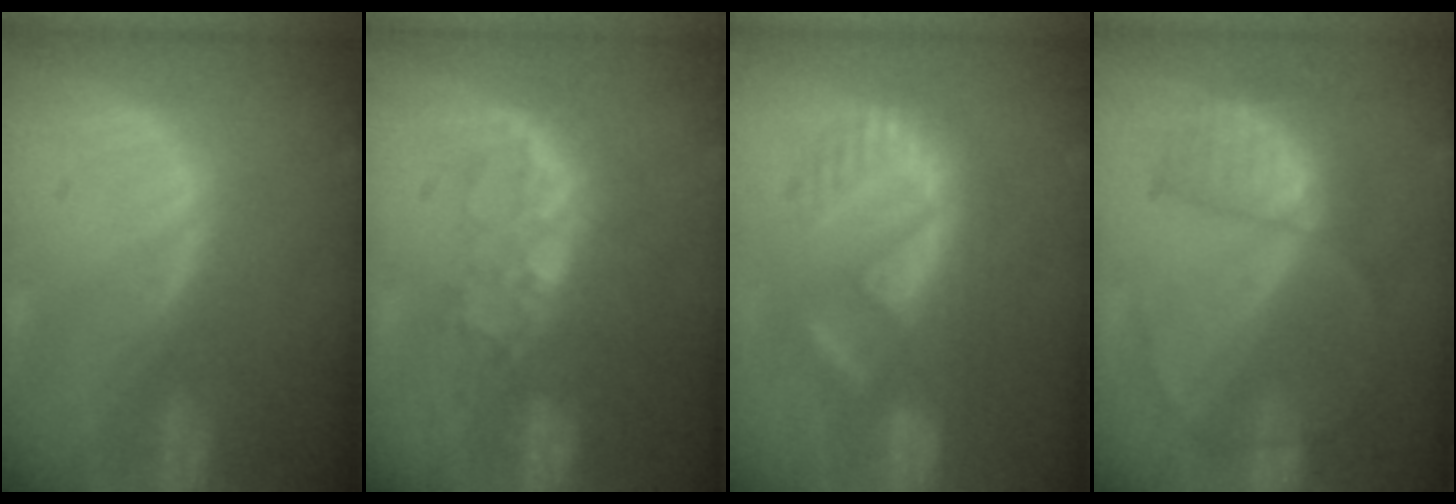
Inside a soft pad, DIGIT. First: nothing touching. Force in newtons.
{"total": 8.2, "press": 6.7, "slide": 4.6}
{"total": 8.2, "press": 7.9, "slide": 2.4}
{"total": 6.3, "press": 5.6, "slide": 2.8}